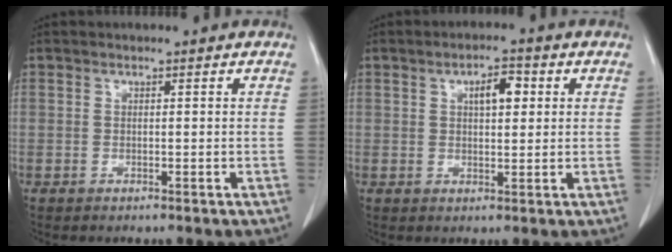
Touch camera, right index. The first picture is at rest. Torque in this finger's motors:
{"motor_torque": [0.08, 0.06, 0.09, 0.07]}